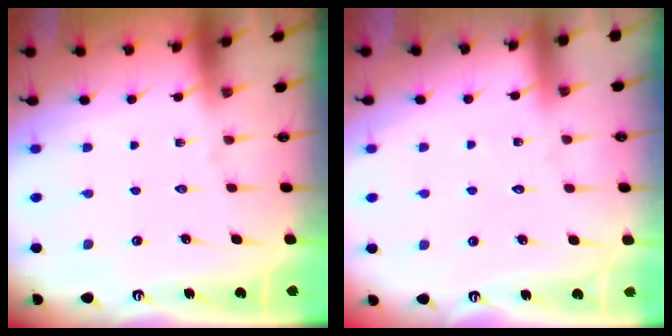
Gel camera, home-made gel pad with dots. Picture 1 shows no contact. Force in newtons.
{"total": 2.7, "press": 2.7, "slide": 0.3}